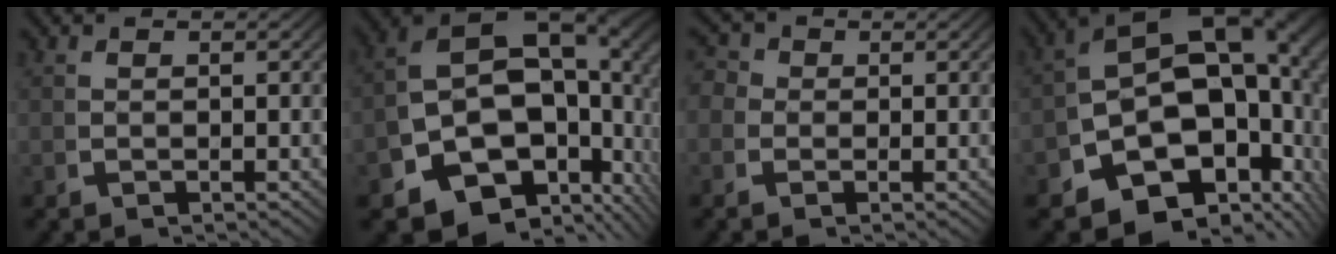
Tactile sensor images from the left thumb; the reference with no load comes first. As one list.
[{"total": 19.6, "force": [-0.9, 13.5, 14.1], "torque": [-0.220, -0.024, -0.024]}, {"total": 3.1, "force": [0.4, 2.8, 1.3], "torque": [-0.024, 0.005, -0.006]}, {"total": 19.3, "force": [0.0, 13.0, 14.2], "torque": [-0.204, -0.008, -0.019]}]